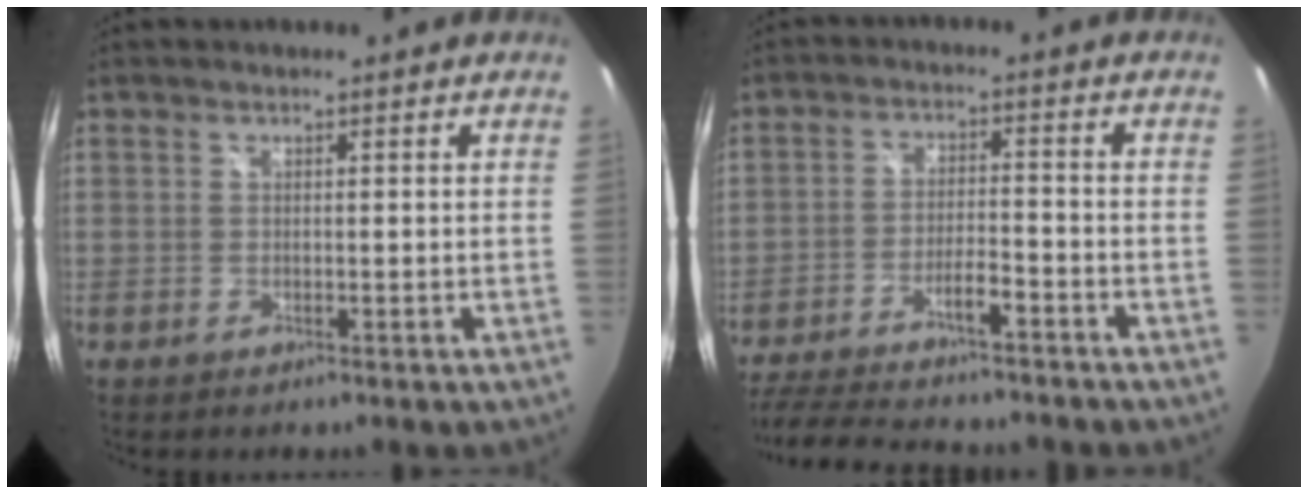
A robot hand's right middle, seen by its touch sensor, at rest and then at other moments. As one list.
[{"total": 15.8, "force": [-13.5, 2.7, 7.7], "torque": [-0.160, -0.008, -0.217]}]